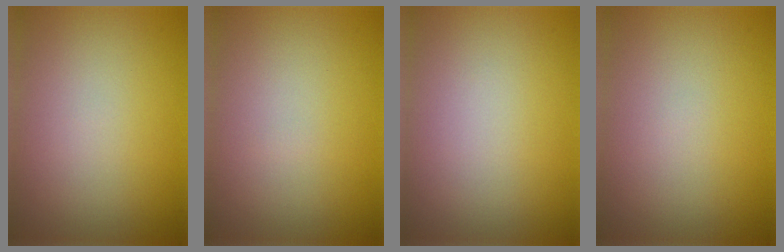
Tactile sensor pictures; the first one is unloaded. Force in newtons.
{"total": 0.0}
{"total": 0.0}
{"total": 0.0}